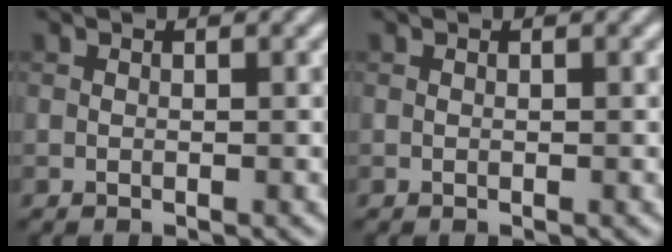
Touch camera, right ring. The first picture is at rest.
{"total": 0.0}